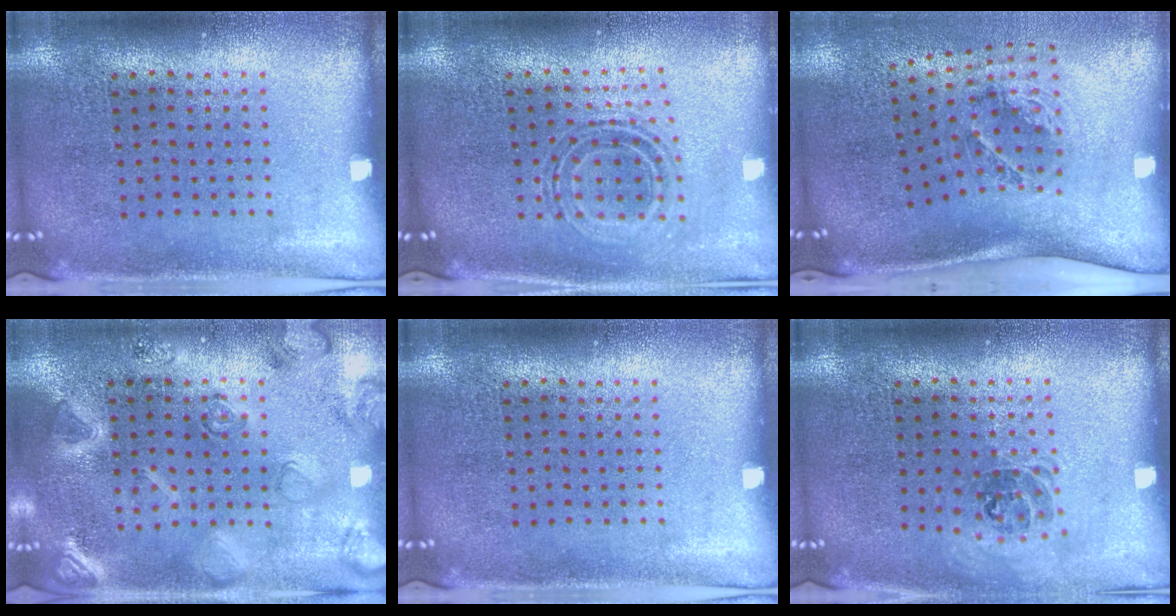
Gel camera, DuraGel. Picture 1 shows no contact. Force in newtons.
{"total": 0.7, "press": 0.7, "slide": 0.2}
{"total": 1.9, "press": 1.2, "slide": 1.4}
{"total": 2.7, "press": 2.7, "slide": 0.4}
{"total": 0.0}
{"total": 1.0, "press": 0.8, "slide": 0.5}